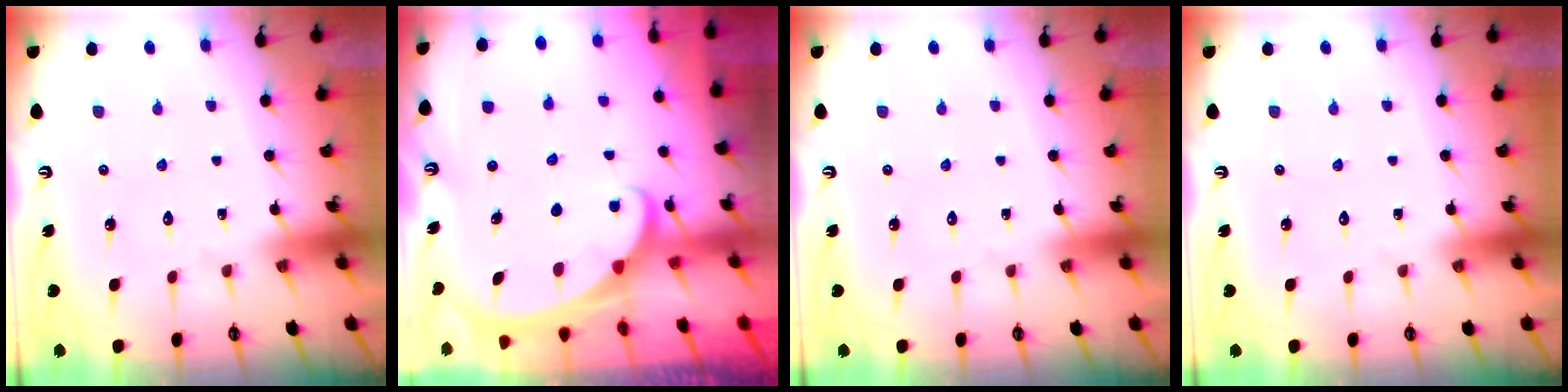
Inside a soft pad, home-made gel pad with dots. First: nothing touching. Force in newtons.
{"total": 2.1, "press": 2.1, "slide": 0.2}
{"total": 0.0}
{"total": 0.0}